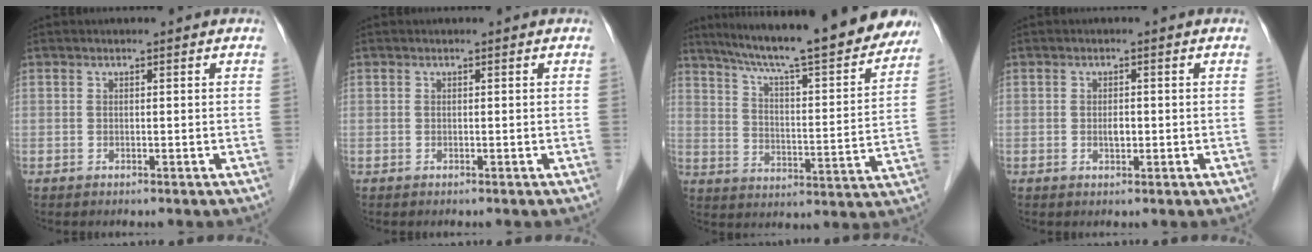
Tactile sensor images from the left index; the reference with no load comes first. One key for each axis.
{"total": 0.0}
{"total": 24.6, "fx": 21.3, "fy": 2.7, "fz": 12.1, "tx": -0.190, "ty": -0.016, "tz": 0.289}
{"total": 1.4, "fx": -0.2, "fy": 0.7, "fz": 1.2, "tx": -0.023, "ty": 0.000, "tz": -0.001}